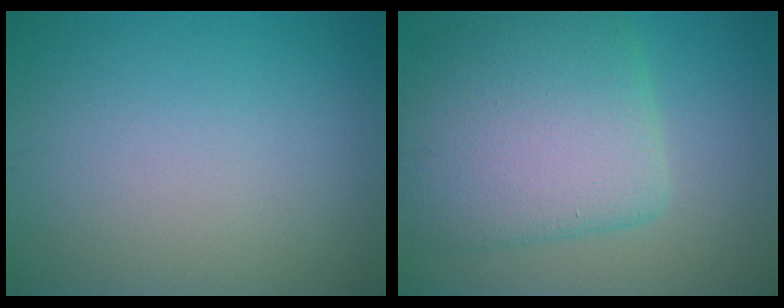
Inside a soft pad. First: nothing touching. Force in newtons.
{"total": 8.6, "press": 8.6, "slide": 0.3}